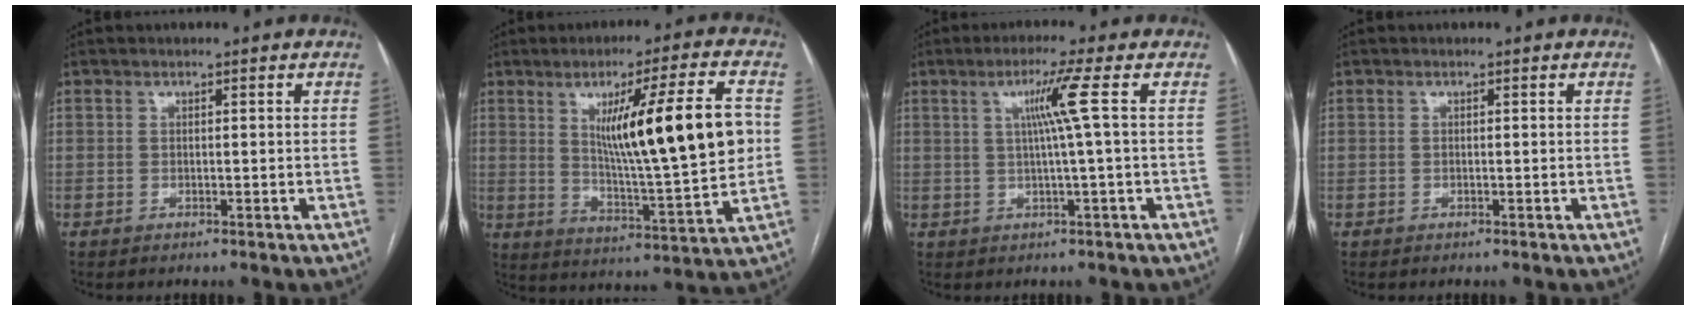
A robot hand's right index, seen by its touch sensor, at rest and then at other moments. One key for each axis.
{"total": 17.7, "fx": 3.3, "fy": 0.8, "fz": 17.4, "tx": -0.271, "ty": -0.005, "tz": 0.052}
{"total": 5.3, "fx": 1.1, "fy": -1.7, "fz": 4.9, "tx": -0.094, "ty": 0.005, "tz": 0.024}
{"total": 0.0}